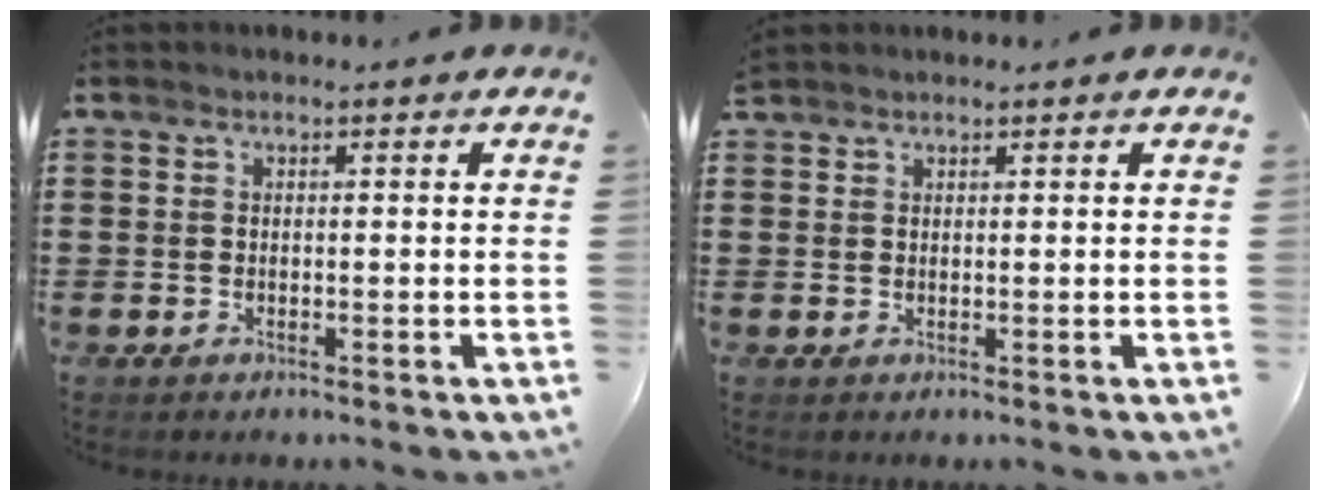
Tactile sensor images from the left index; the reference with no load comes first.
{"total": 1.1, "force": [1.0, 0.2, 0.0], "torque": [-0.002, 0.000, 0.021]}